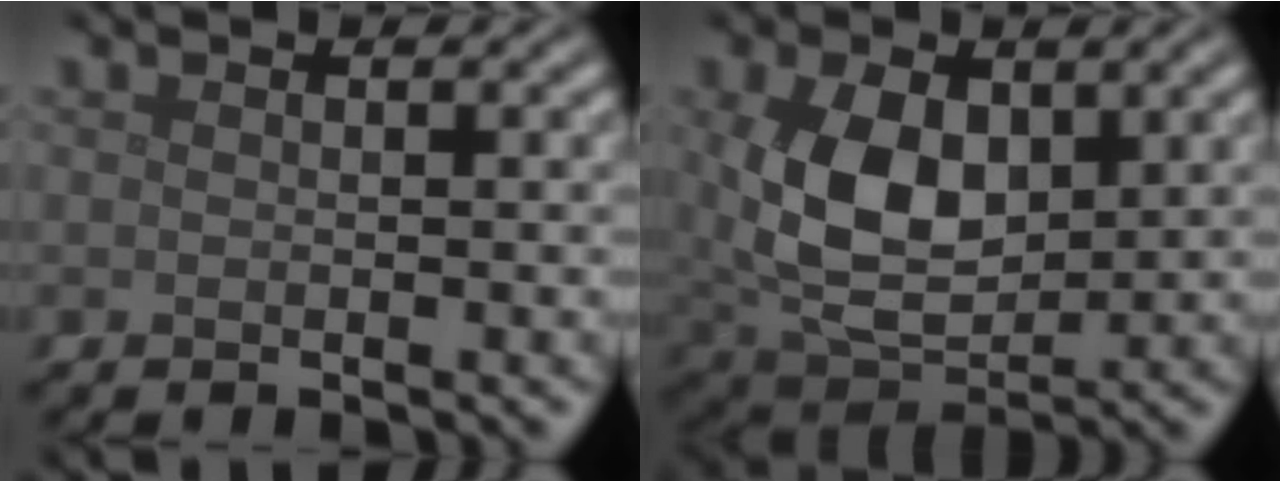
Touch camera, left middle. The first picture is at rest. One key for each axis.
{"total": 8.6, "fx": 1.5, "fy": 5.3, "fz": 6.5, "tx": -0.150, "ty": -0.005, "tz": 0.036}